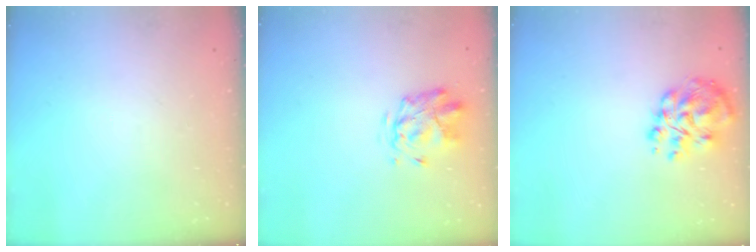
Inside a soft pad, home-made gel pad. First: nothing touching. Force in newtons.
{"total": 2.8, "press": 2.4, "slide": 1.4}
{"total": 10.4, "press": 10.3, "slide": 1.5}